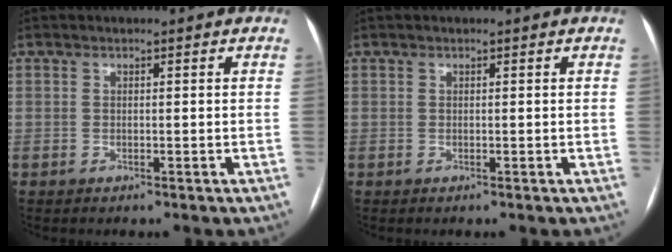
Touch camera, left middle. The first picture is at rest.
{"total": 0.0}